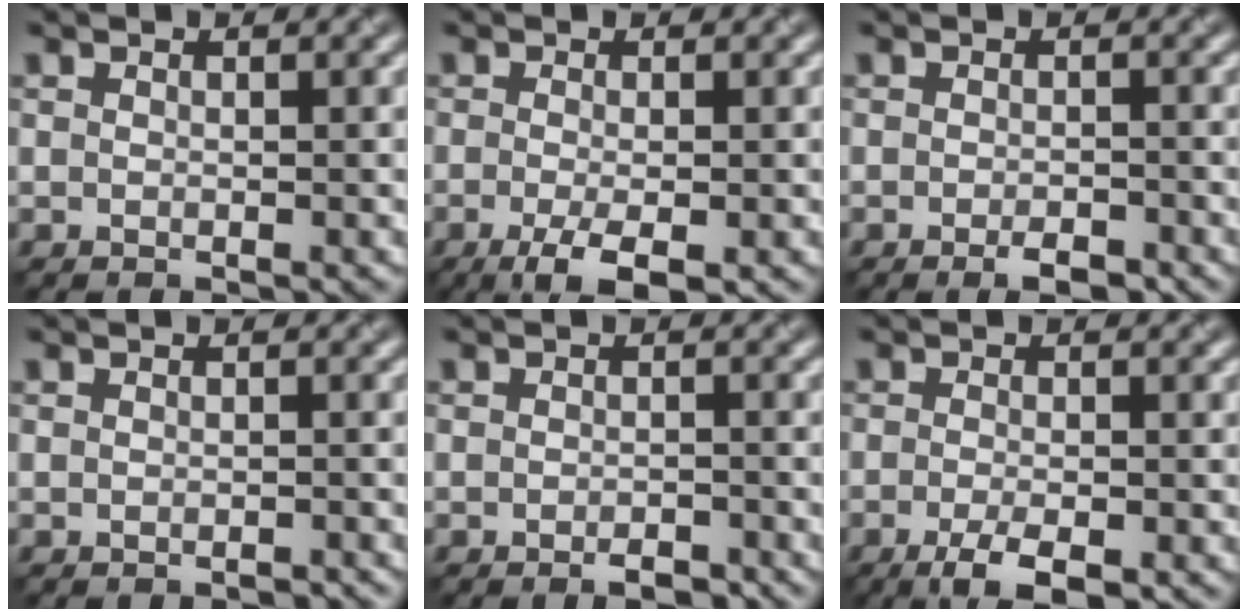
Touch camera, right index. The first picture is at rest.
{"total": 3.8, "force": [-1.7, 1.0, 3.3], "torque": [-0.063, -0.006, -0.033]}
{"total": 2.1, "force": [-1.3, 0.6, 1.5], "torque": [-0.022, -0.003, -0.020]}
{"total": 0.6, "force": [-0.5, 0.1, 0.3], "torque": [-0.002, 0.000, -0.006]}
{"total": 1.6, "force": [-1.1, 0.5, 1.1], "torque": [-0.014, -0.002, -0.016]}
{"total": 3.6, "force": [-1.9, 1.0, 2.9], "torque": [-0.056, -0.007, -0.035]}